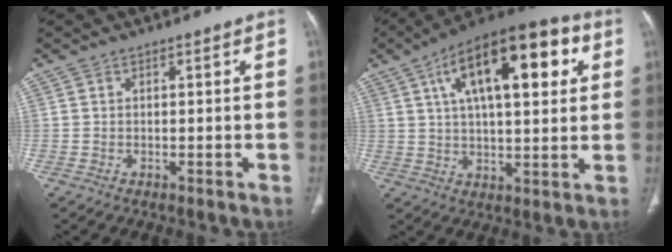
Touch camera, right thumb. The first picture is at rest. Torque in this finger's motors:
{"motor_torque": [0.18, 4.83, 1.92, 0.85, 0.53]}